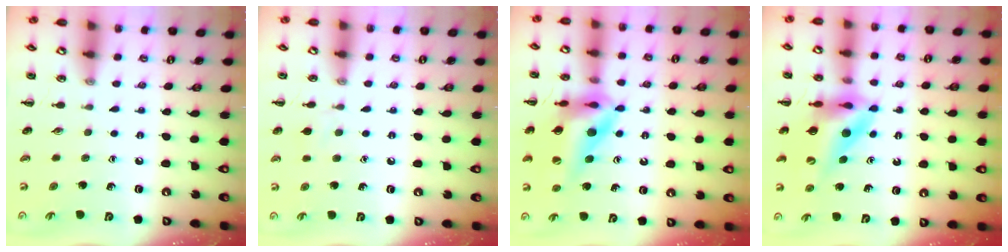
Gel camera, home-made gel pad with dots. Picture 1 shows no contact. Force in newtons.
{"total": 5.2, "press": 4.8, "slide": 1.9}
{"total": 15.4, "press": 14.5, "slide": 5.2}
{"total": 11.5, "press": 10.9, "slide": 3.7}